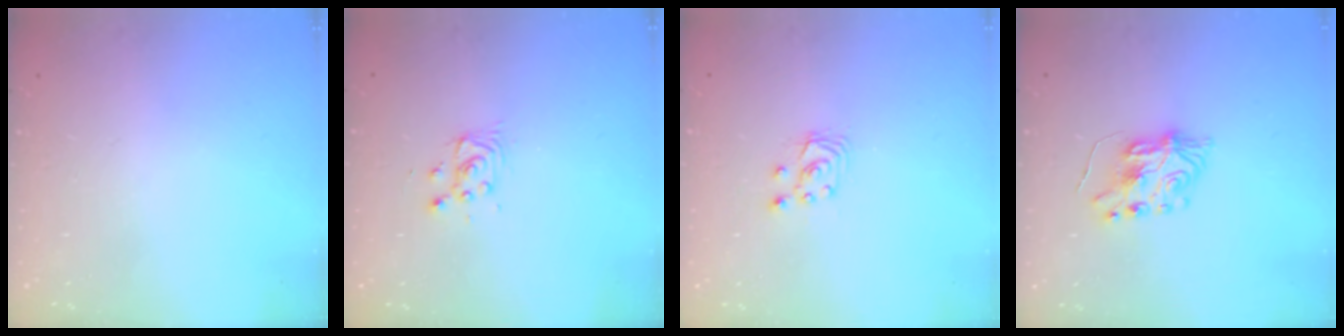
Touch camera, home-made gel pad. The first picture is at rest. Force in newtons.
{"total": 3.5, "press": 3.5, "slide": 0.4}
{"total": 3.9, "press": 3.9, "slide": 0.4}
{"total": 7.5, "press": 7.5, "slide": 0.8}